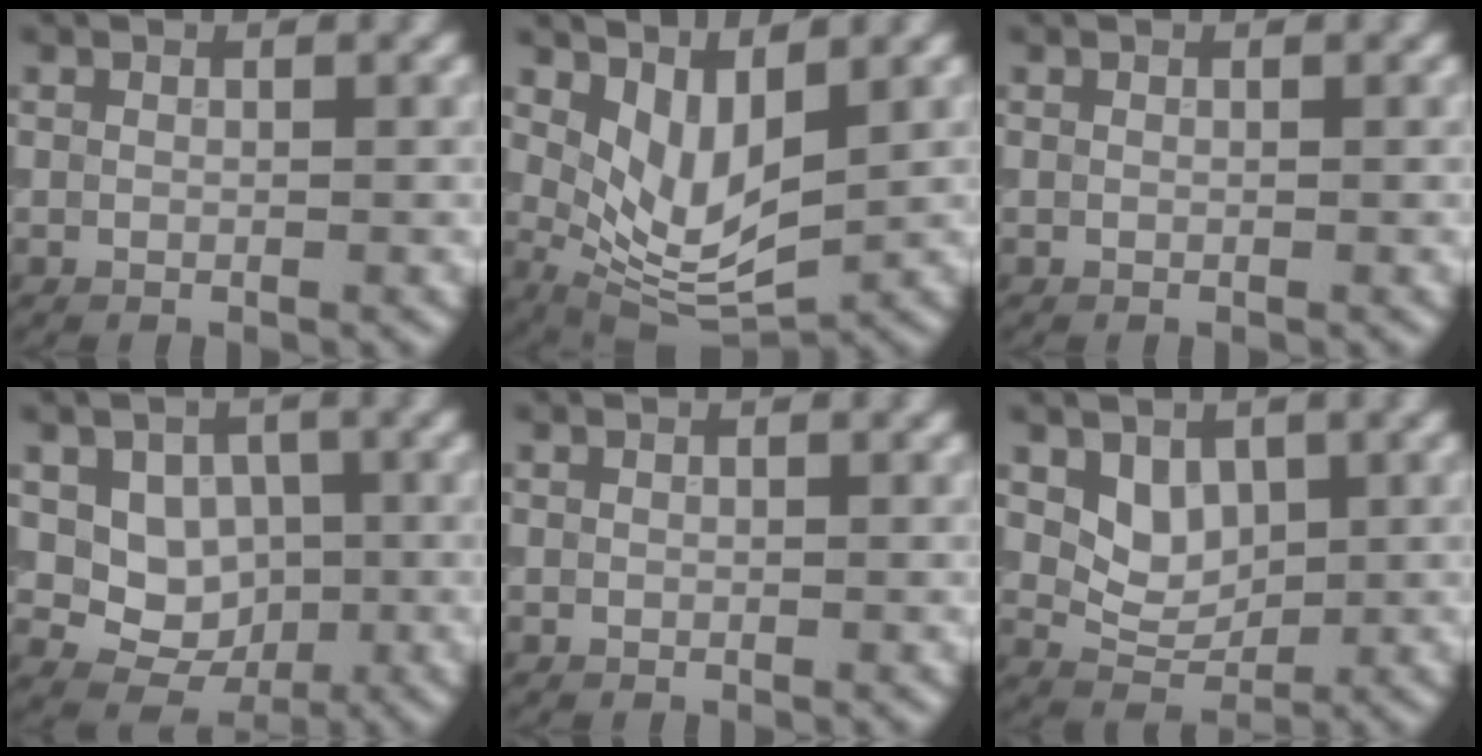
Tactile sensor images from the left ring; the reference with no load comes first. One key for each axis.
{"total": 5.4, "fx": 1.7, "fy": 2.6, "fz": 4.5, "tx": -0.094, "ty": -0.021, "tz": 0.039}
{"total": 0.0}
{"total": 4.9, "fx": 0.3, "fy": 4.0, "fz": 2.8, "tx": -0.033, "ty": -0.002, "tz": -0.002}
{"total": 0.0}
{"total": 2.9, "fx": 1.1, "fy": 2.1, "fz": 1.6, "tx": -0.027, "ty": -0.008, "tz": 0.024}